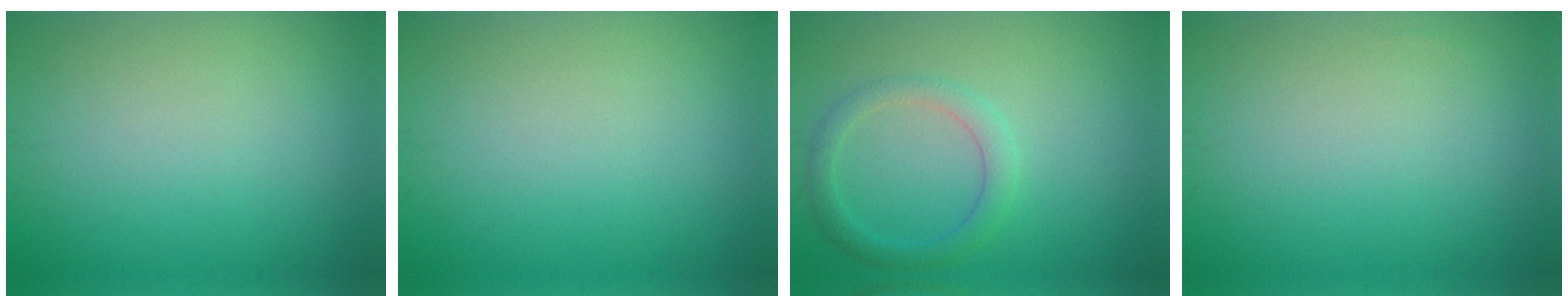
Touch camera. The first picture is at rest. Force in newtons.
{"total": 0.0}
{"total": 2.4, "press": 2.4, "slide": 0.1}
{"total": 0.0}